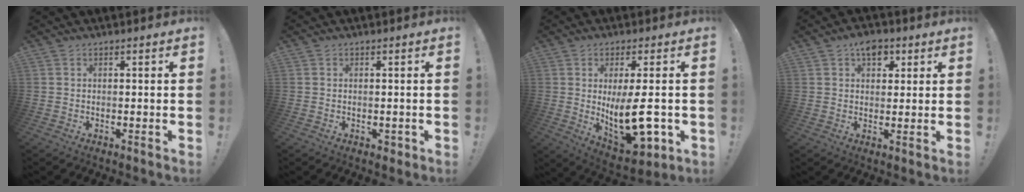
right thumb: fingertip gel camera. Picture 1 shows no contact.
{"total": 1.5, "force": [-0.1, 1.3, 0.8], "torque": [-0.006, 0.001, -0.001]}
{"total": 15.9, "force": [-0.7, 6.1, 14.7], "torque": [-0.235, -0.016, -0.002]}
{"total": 6.7, "force": [3.2, 4.6, 3.6], "torque": [-0.037, -0.008, 0.056]}